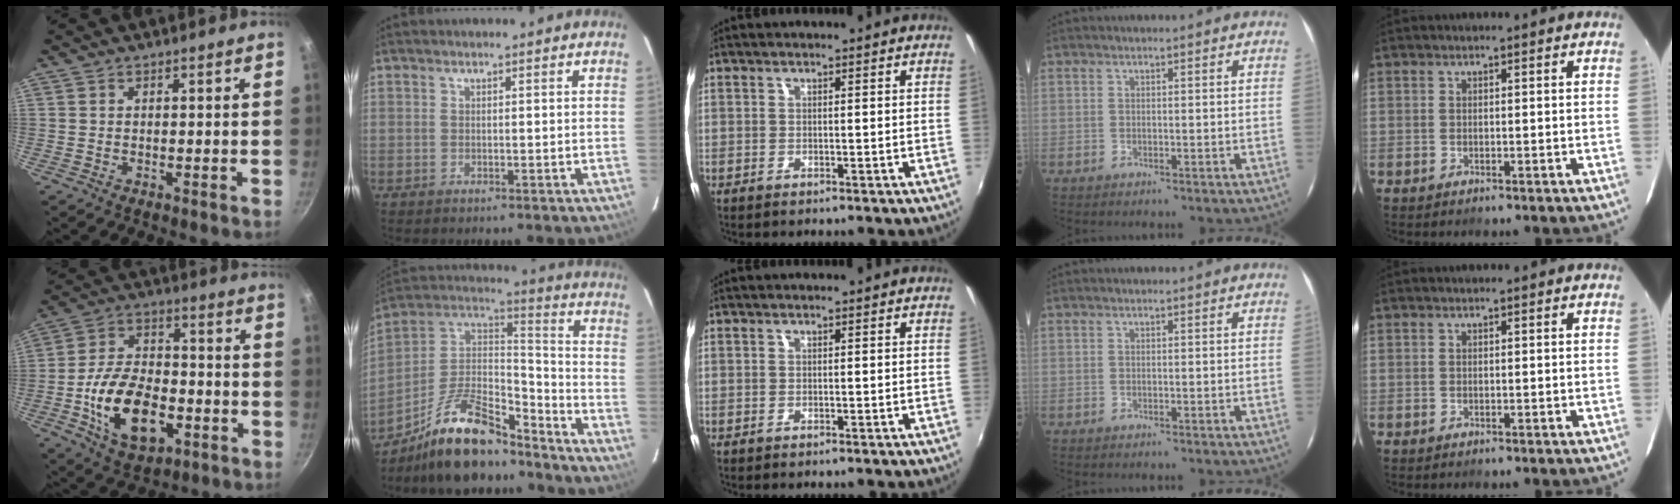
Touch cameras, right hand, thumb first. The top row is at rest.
{"thumb": {"total": 17.5, "force": [-5.3, 10.4, 13.0], "torque": [-0.212, 0.028, -0.089]}, "index": {"total": 18.6, "force": [-13.6, 6.6, 10.7], "torque": [-0.220, 0.013, -0.235]}}